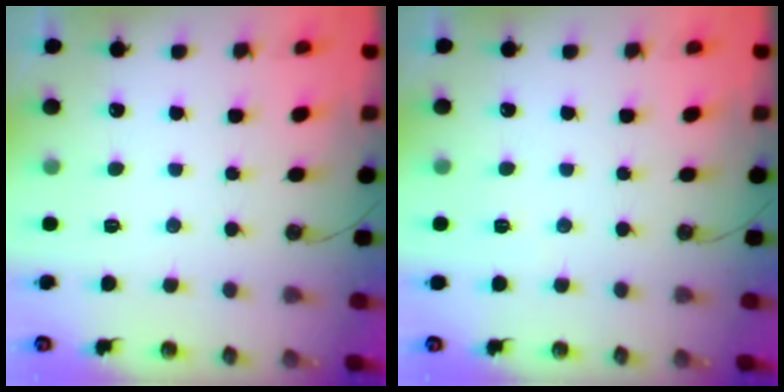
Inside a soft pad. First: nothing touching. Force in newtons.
{"total": 2.5, "press": 1.1, "slide": 2.2}